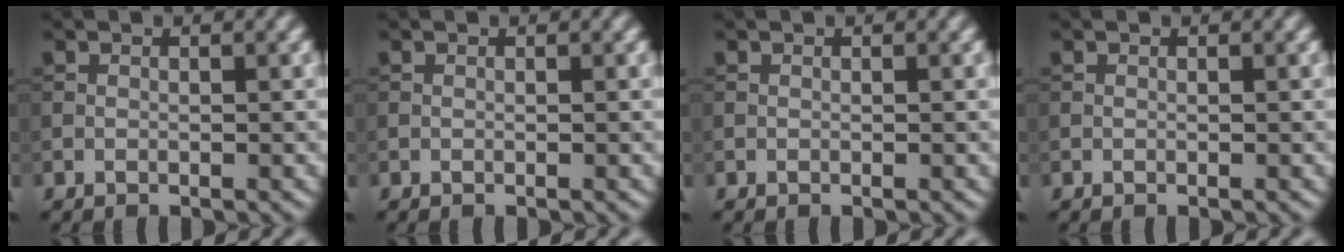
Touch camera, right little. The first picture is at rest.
{"total": 0.0}
{"total": 0.0}
{"total": 0.0}